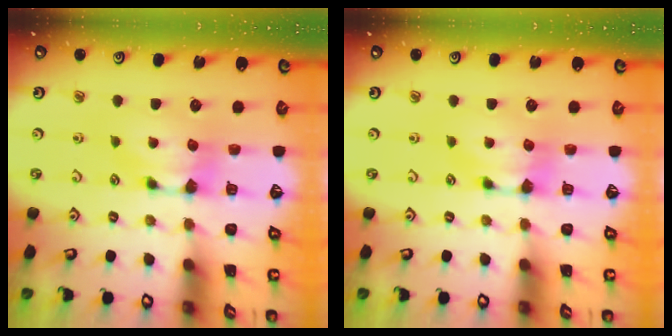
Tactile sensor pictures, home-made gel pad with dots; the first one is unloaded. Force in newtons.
{"total": 0.0}